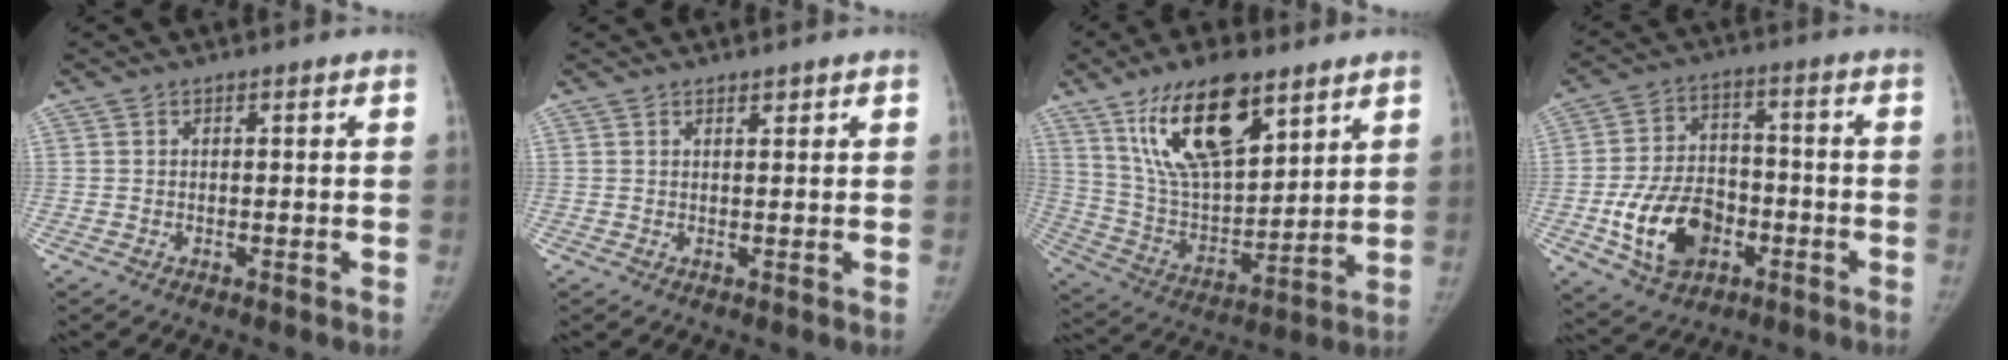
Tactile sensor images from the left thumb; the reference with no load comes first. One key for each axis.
{"total": 1.1, "fx": 0.9, "fy": 0.4, "fz": 0.6, "tx": -0.006, "ty": -0.006, "tz": 0.015}
{"total": 20.7, "fx": 11.7, "fy": 9.1, "fz": 14.5, "tx": -0.225, "ty": -0.052, "tz": 0.221}
{"total": 14.4, "fx": -4.7, "fy": 9.9, "fz": 9.3, "tx": -0.141, "ty": 0.023, "tz": -0.075}